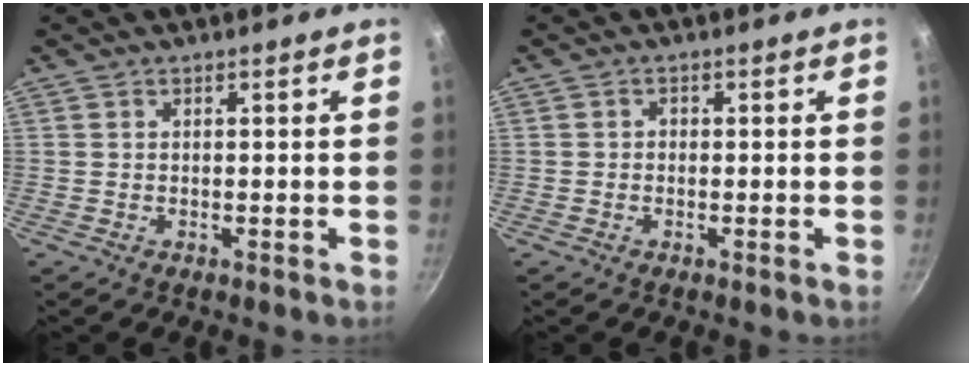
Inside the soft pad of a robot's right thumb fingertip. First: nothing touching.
{"total": 0.8, "force": [-0.2, 0.7, 0.4], "torque": [-0.001, 0.003, -0.008]}